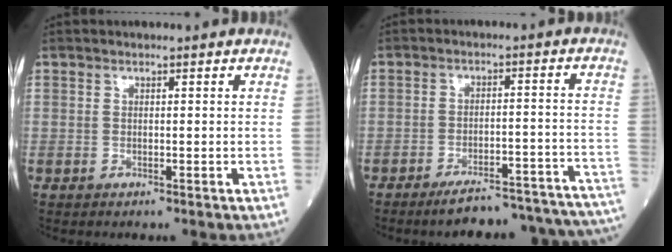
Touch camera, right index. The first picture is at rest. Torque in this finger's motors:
{"motor_torque": [0.09, -0.38, 0.14, 0.04]}